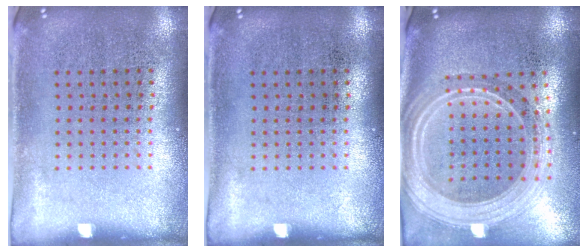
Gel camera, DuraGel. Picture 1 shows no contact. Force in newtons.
{"total": 0.0}
{"total": 2.7, "press": 2.3, "slide": 1.4}